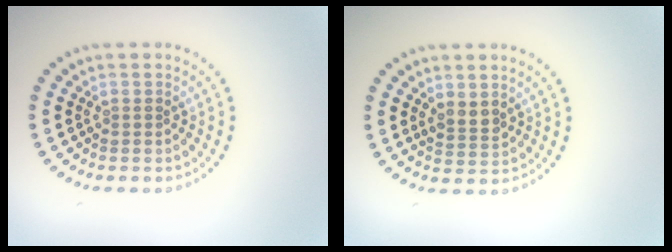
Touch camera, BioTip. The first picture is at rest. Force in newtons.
{"total": 1.7, "press": 1.5, "slide": 0.8}